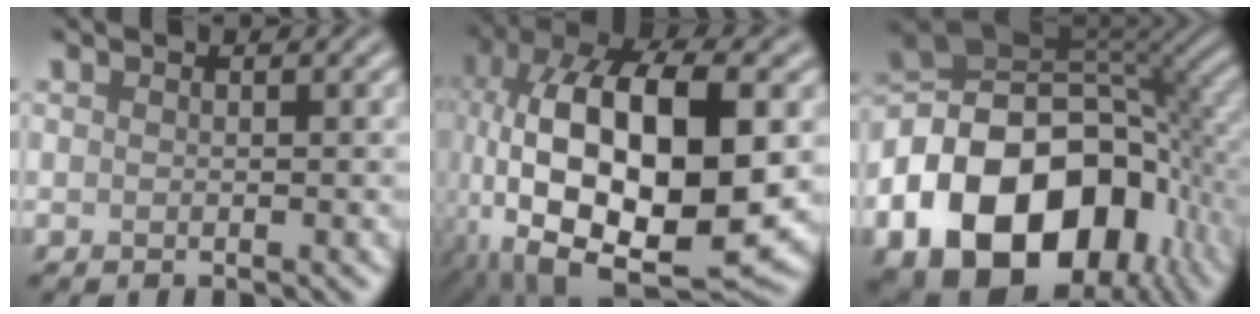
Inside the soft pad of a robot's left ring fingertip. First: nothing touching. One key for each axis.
{"total": 16.9, "fx": -1.2, "fy": 8.1, "fz": 14.8, "tx": -0.255, "ty": 0.013, "tz": -0.028}
{"total": 17.8, "fx": -6.5, "fy": 12.1, "fz": 11.3, "tx": -0.215, "ty": -0.020, "tz": -0.112}